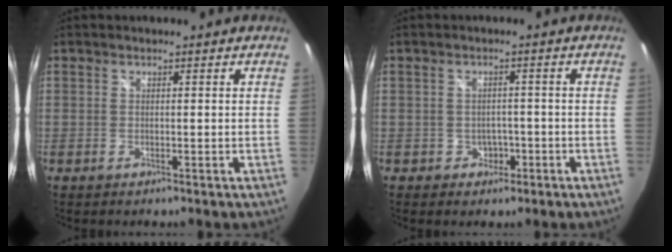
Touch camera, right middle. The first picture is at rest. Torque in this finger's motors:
{"motor_torque": [-0.09, -0.17, 0.08, 0.00]}